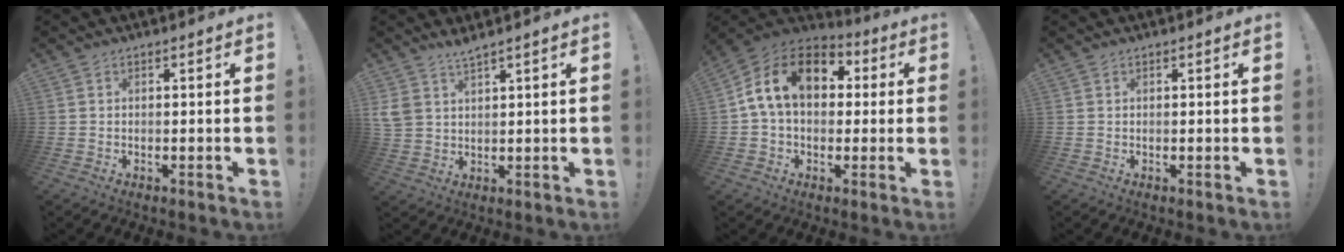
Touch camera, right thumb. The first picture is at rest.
{"total": 5.1, "force": [3.6, 2.1, 2.9], "torque": [-0.054, -0.017, 0.072]}
{"total": 16.5, "force": [3.9, 11.0, 11.6], "torque": [-0.188, 0.013, 0.069]}
{"total": 0.0}